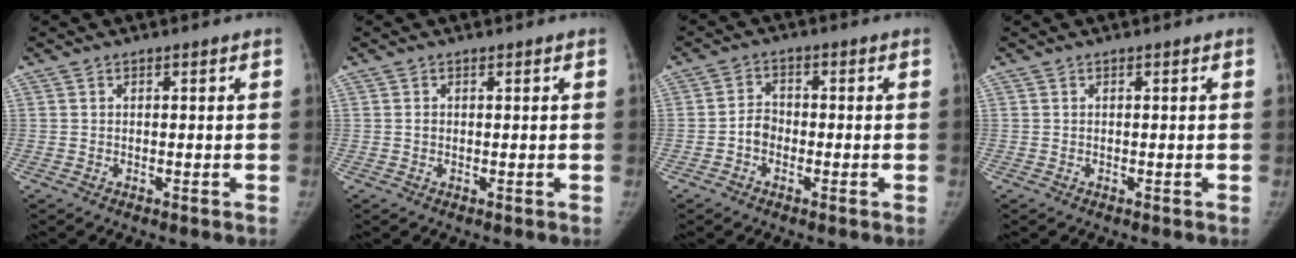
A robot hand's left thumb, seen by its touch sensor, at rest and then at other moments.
{"total": 0.6, "force": [0.0, 0.5, 0.3], "torque": [-0.003, 0.001, 0.001]}
{"total": 3.2, "force": [-1.3, 2.5, 1.5], "torque": [-0.008, 0.015, -0.028]}
{"total": 0.0}